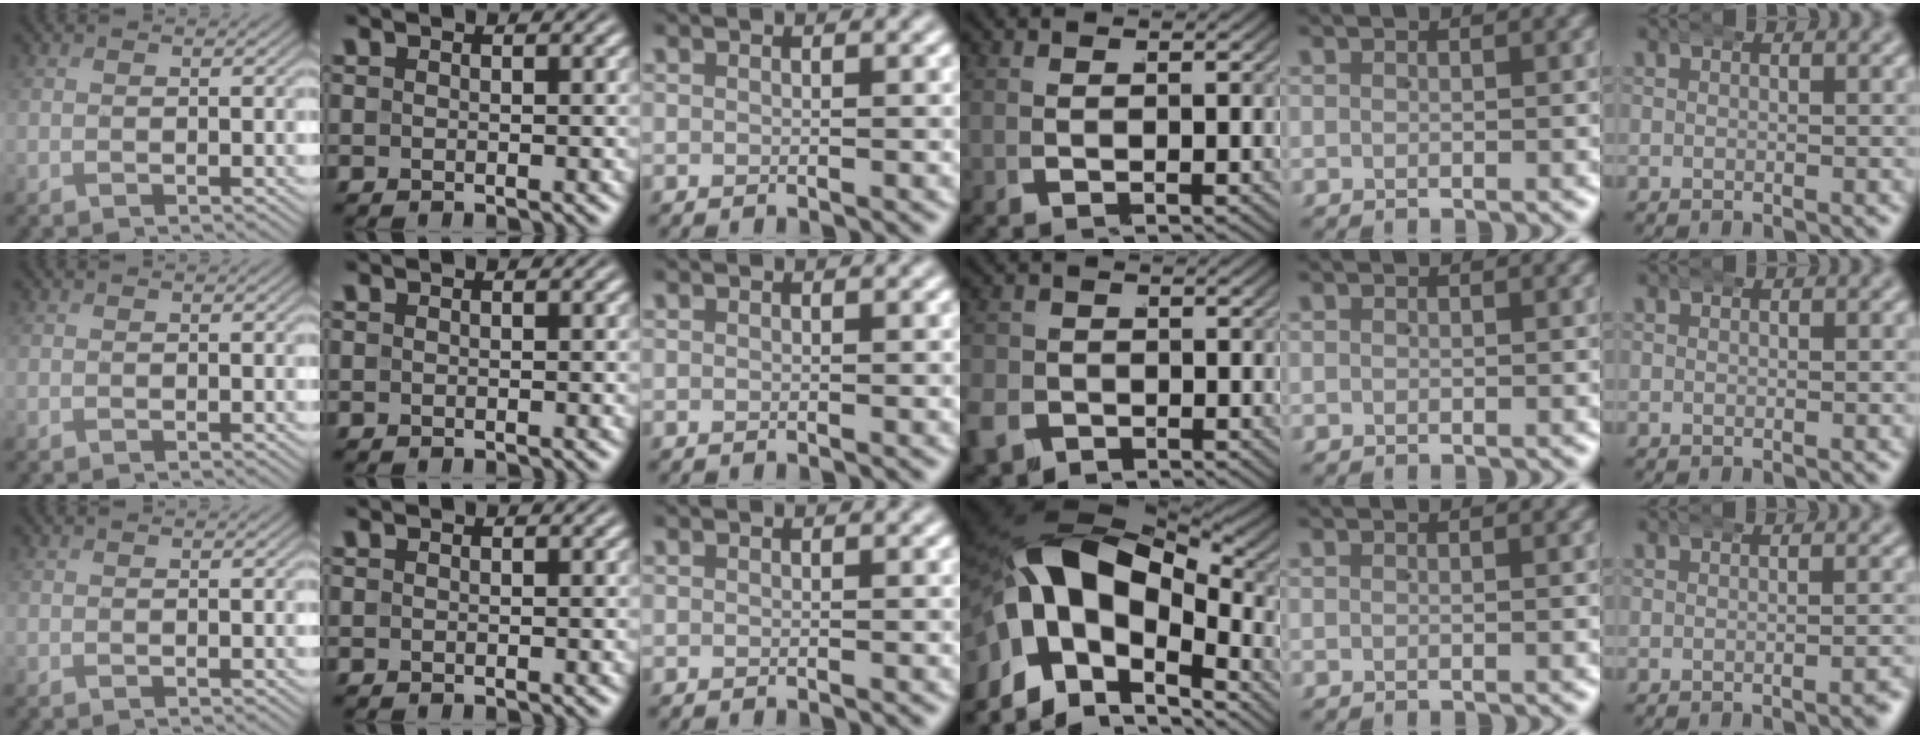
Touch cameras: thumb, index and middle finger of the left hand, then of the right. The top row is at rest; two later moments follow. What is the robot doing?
{"motion": "wrap", "object": "arm wrap"}